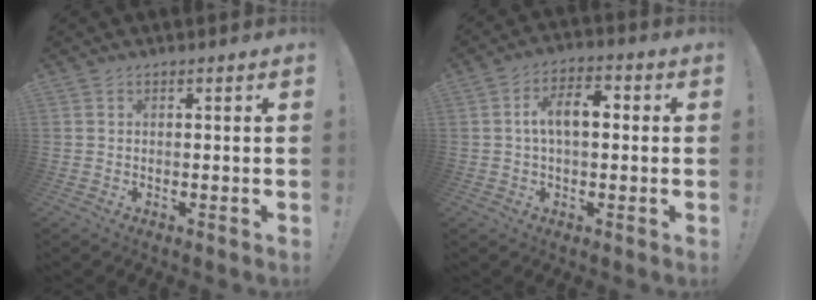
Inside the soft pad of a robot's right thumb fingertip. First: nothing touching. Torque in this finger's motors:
{"motor_torque": [0.94, 1.74, 0.49, -0.05, 0.26]}